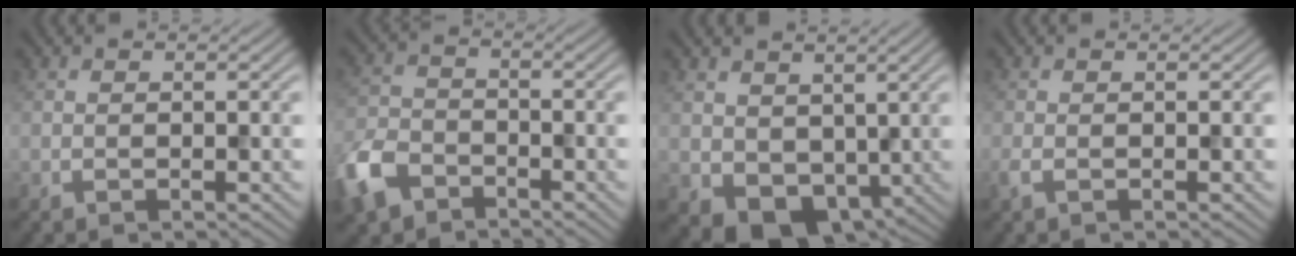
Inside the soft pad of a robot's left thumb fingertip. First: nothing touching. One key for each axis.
{"total": 6.5, "fx": -4.6, "fy": 3.7, "fz": 2.5, "tx": -0.066, "ty": -0.011, "tz": -0.101}
{"total": 5.1, "fx": 0.6, "fy": 4.2, "fz": 2.8, "tx": -0.060, "ty": -0.027, "tz": 0.022}
{"total": 0.6, "fx": -0.2, "fy": 0.1, "fz": 0.6, "tx": -0.014, "ty": -0.003, "tz": -0.004}